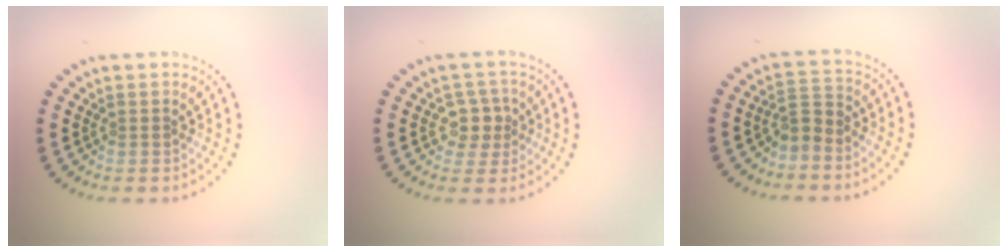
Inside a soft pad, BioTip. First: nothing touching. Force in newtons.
{"total": 2.4, "press": 2.2, "slide": 1.1}
{"total": 2.3, "press": 1.5, "slide": 1.7}